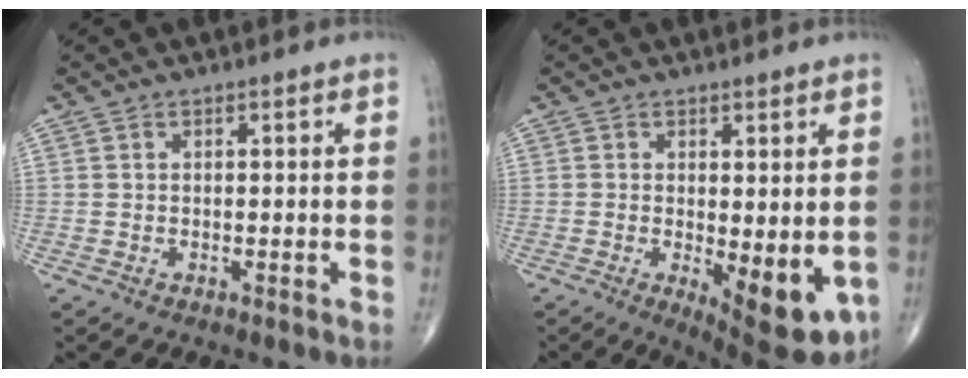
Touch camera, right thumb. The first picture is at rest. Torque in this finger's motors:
{"motor_torque": [-0.24, 0.66, 0.01, -0.24, 0.07]}